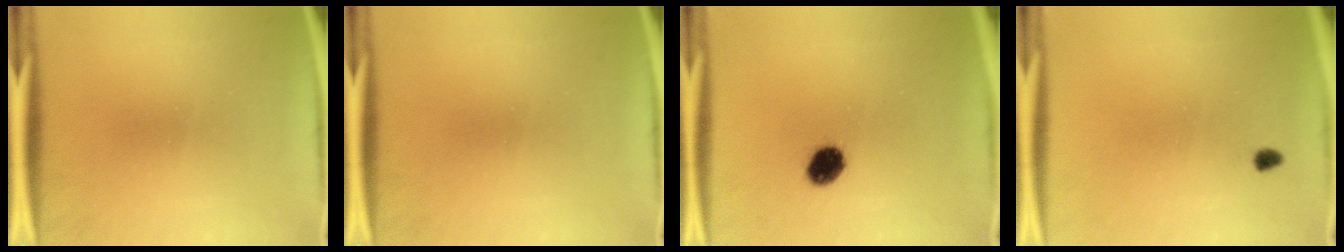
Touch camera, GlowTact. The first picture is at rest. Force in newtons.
{"total": 0.0}
{"total": 5.5}
{"total": 1.5}